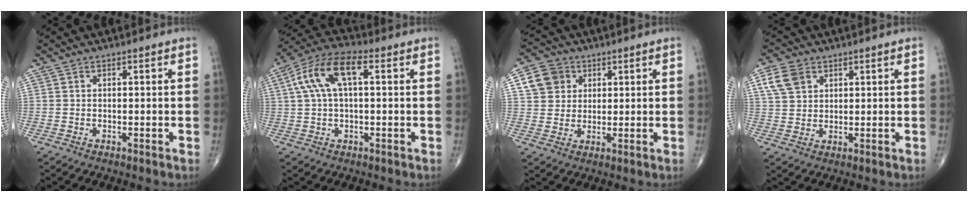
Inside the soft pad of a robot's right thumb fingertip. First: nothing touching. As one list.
[{"total": 10.9, "force": [2.6, 4.7, 9.5], "torque": [-0.199, 0.037, 0.043]}, {"total": 7.2, "force": [2.6, 6.3, 2.5], "torque": [-0.020, -0.001, 0.045]}, {"total": 6.0, "force": [2.8, 4.3, 3.1], "torque": [-0.048, -0.002, 0.057]}]